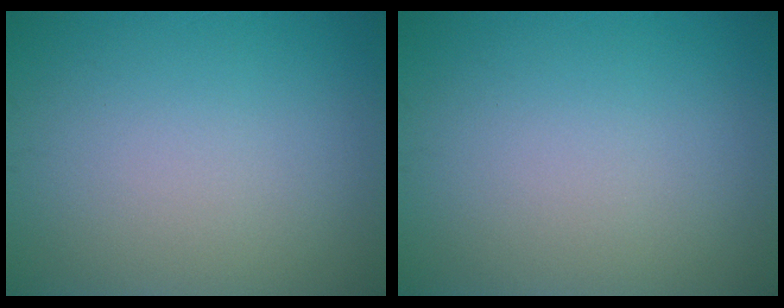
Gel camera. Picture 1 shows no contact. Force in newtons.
{"total": 0.0}